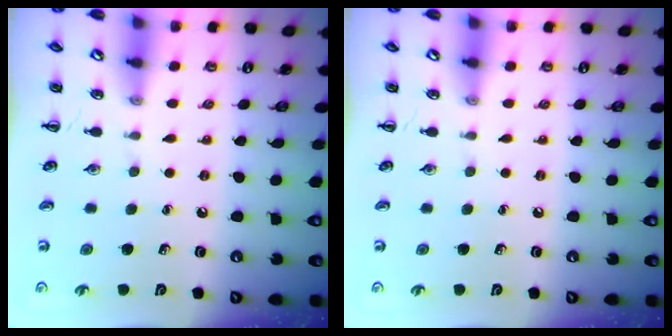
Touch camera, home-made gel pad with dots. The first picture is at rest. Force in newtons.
{"total": 0.0}